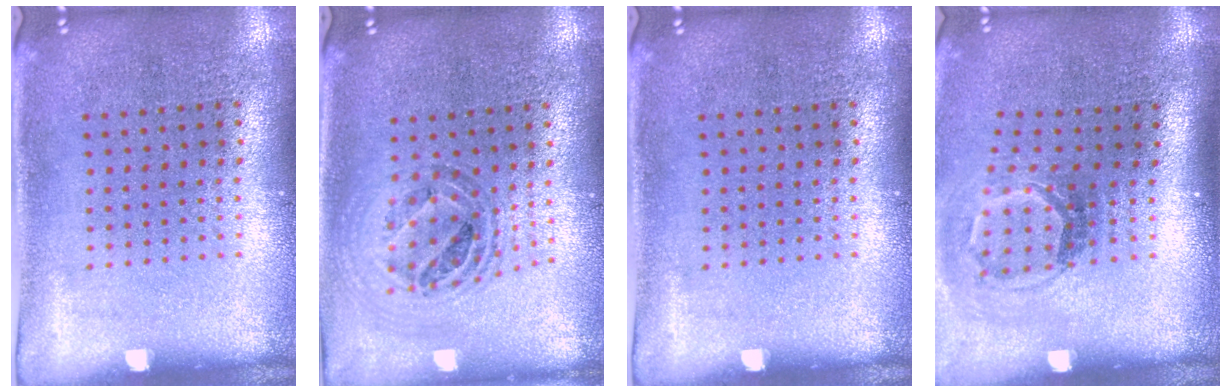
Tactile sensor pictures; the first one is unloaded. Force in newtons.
{"total": 1.0, "press": 1.0, "slide": 0.1}
{"total": 0.0}
{"total": 1.7, "press": 1.2, "slide": 1.3}